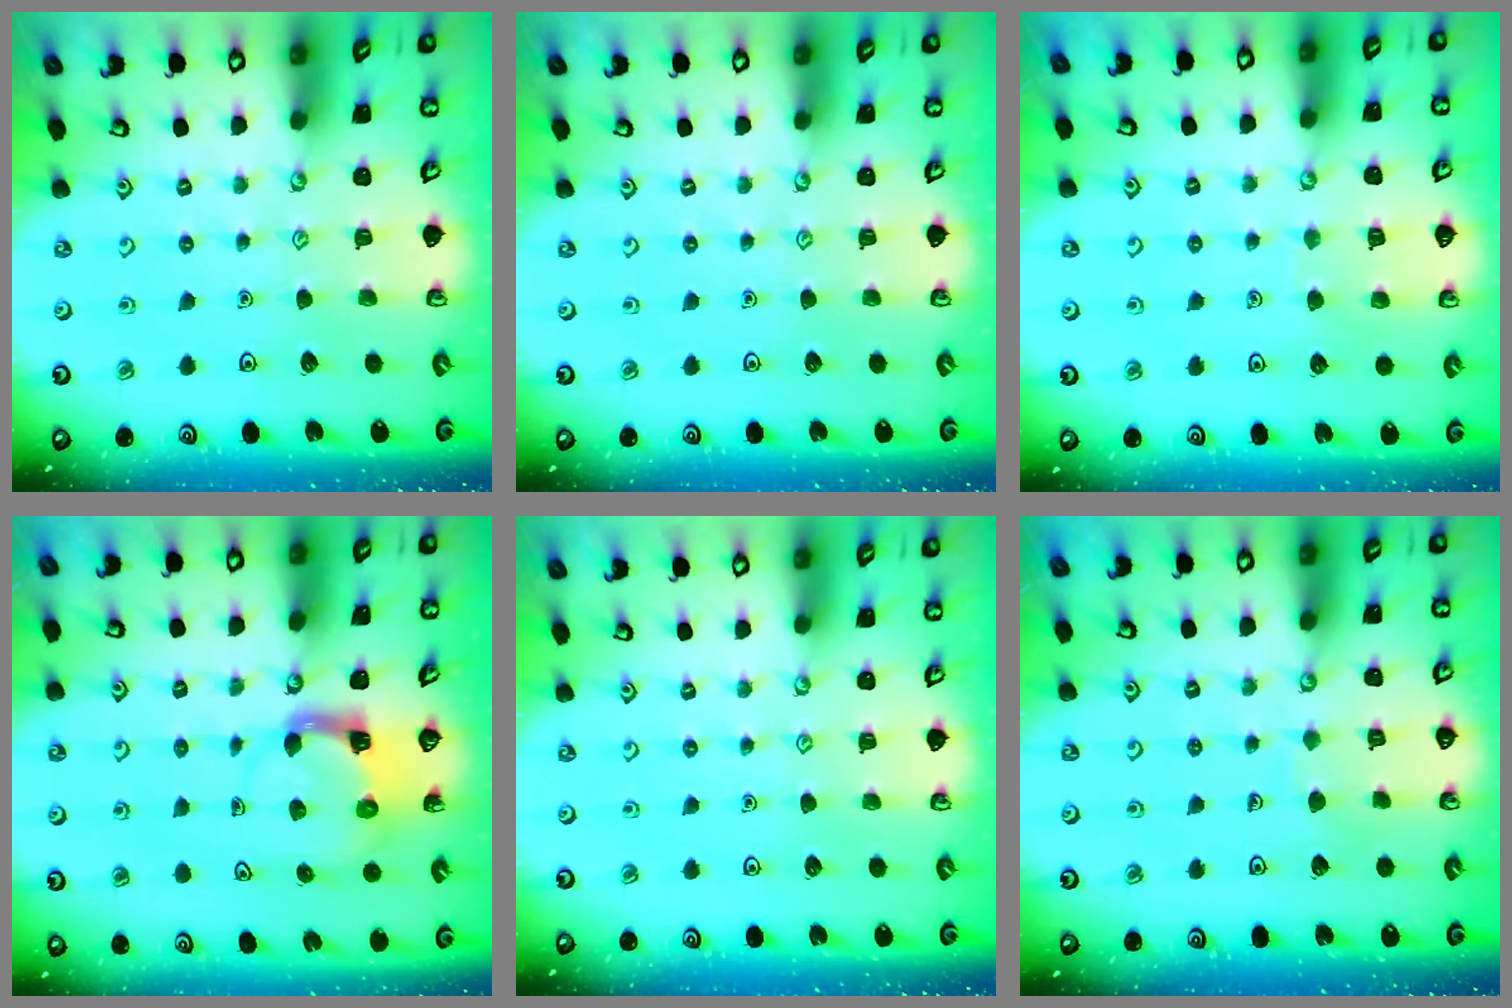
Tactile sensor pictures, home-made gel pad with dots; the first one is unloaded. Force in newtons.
{"total": 0.0}
{"total": 4.7, "press": 4.7, "slide": 0.4}
{"total": 4.0, "press": 4.0, "slide": 0.6}
{"total": 0.0}
{"total": 5.0, "press": 4.9, "slide": 0.4}